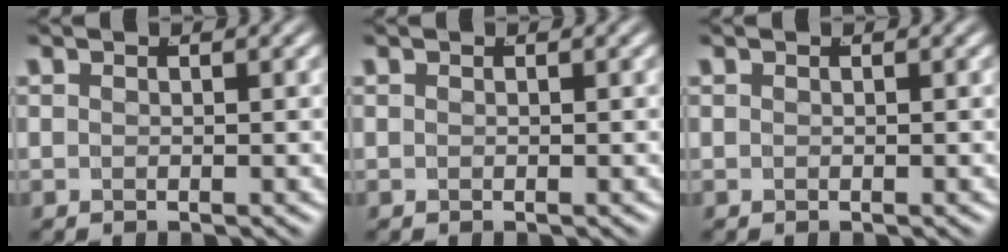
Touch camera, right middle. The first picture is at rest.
{"total": 0.0}
{"total": 0.0}